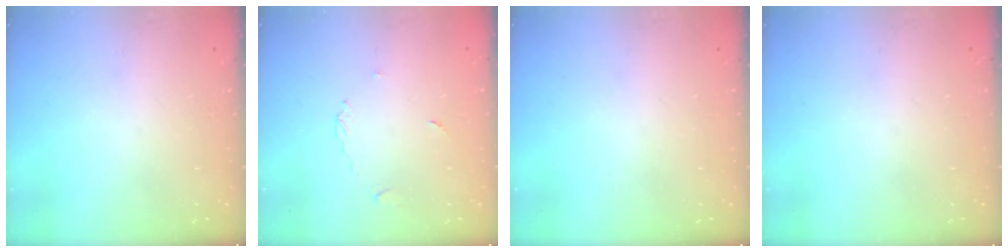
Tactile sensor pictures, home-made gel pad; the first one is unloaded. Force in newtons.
{"total": 2.7, "press": 2.7, "slide": 0.4}
{"total": 0.0}
{"total": 0.0}